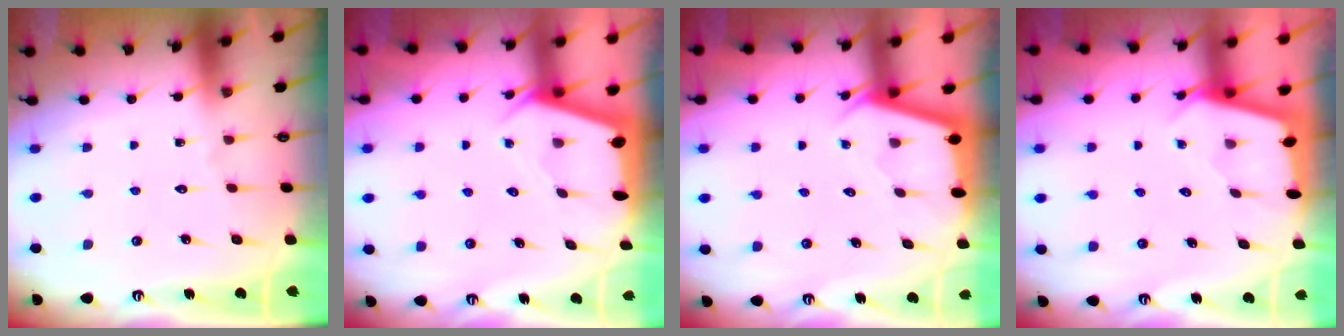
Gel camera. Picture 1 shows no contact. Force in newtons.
{"total": 2.4, "press": 2.4, "slide": 0.3}
{"total": 2.6, "press": 2.6, "slide": 0.2}
{"total": 2.4, "press": 2.4, "slide": 0.3}